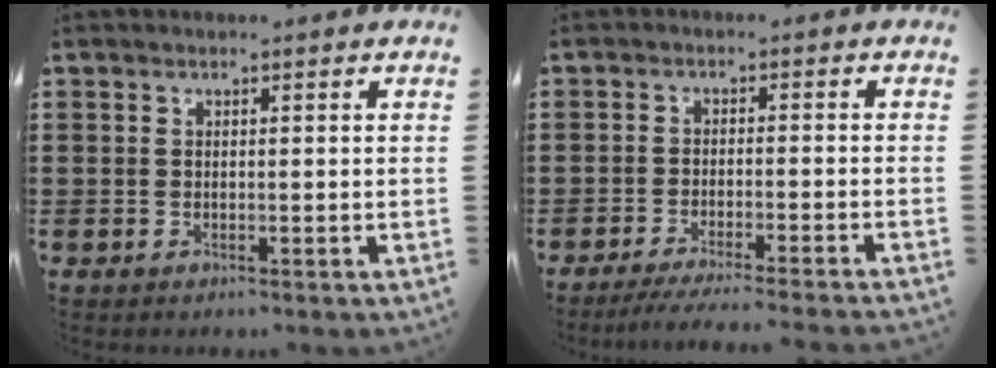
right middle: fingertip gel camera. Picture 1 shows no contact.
{"total": 3.3, "force": [-2.9, -0.5, 1.4], "torque": [-0.023, -0.005, -0.057]}